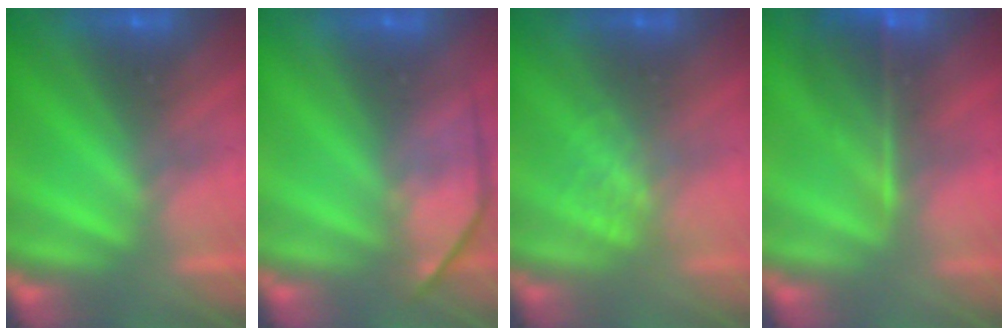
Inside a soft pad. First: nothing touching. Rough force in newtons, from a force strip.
{"total": 4.4}
{"total": 1.2}
{"total": 5.8}